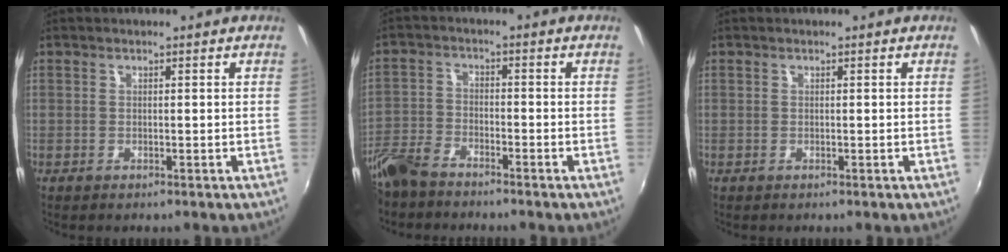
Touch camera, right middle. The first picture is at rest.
{"total": 7.8, "force": [-6.4, 2.9, 3.4], "torque": [-0.082, -0.005, -0.133]}
{"total": 0.0}